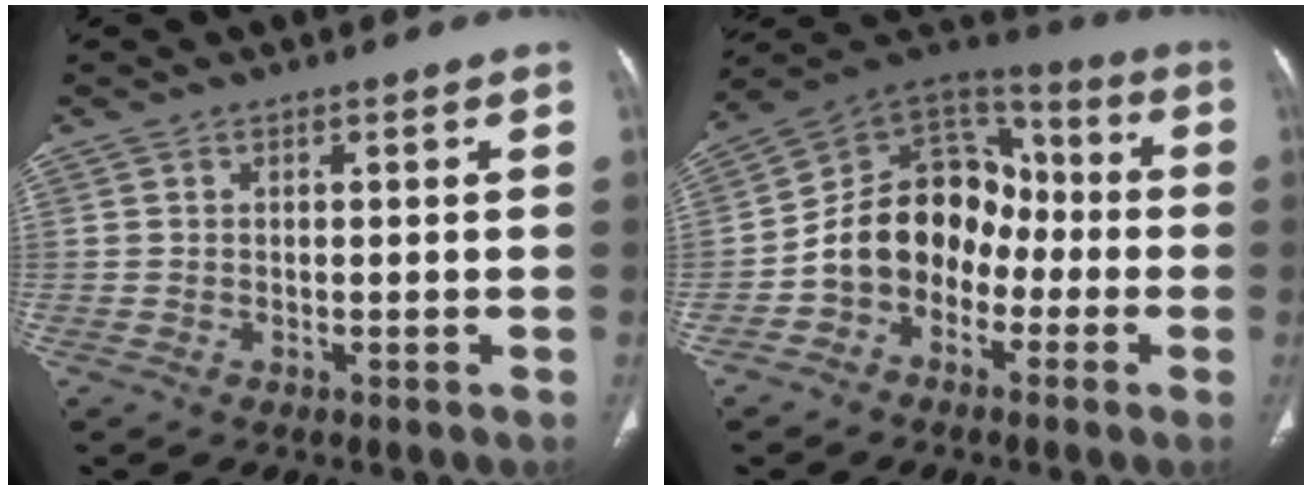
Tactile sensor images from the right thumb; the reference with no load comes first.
{"total": 14.9, "force": [-4.1, 11.8, 8.1], "torque": [-0.092, 0.067, -0.083]}